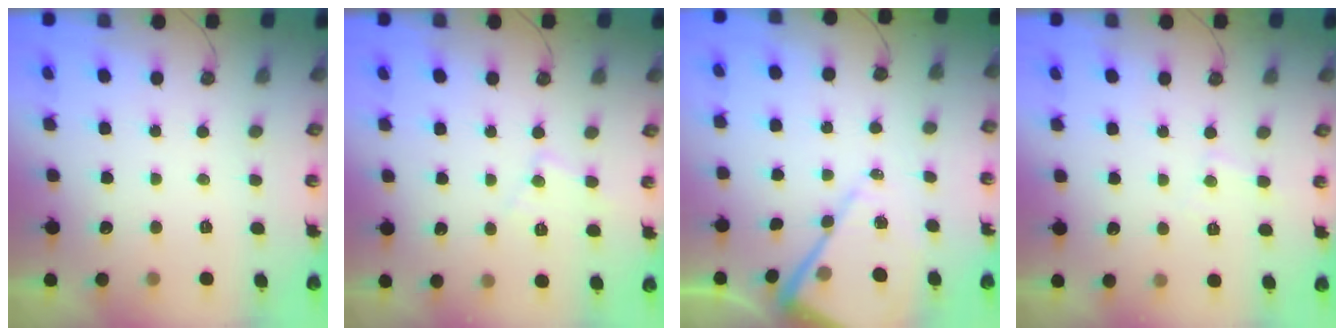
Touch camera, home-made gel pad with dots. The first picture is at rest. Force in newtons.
{"total": 7.4, "press": 7.3, "slide": 0.5}
{"total": 11.9, "press": 11.8, "slide": 1.0}
{"total": 5.8, "press": 5.7, "slide": 0.8}